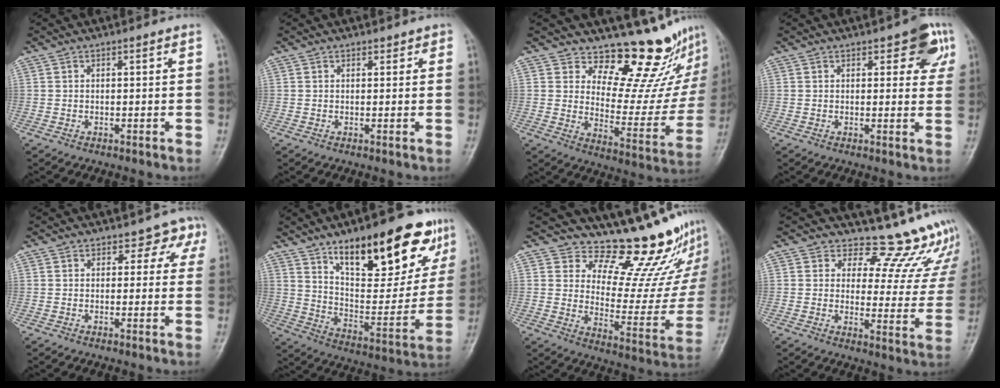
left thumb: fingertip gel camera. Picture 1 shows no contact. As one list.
[{"total": 1.4, "force": [0.9, 1.0, 0.2], "torque": [0.015, -0.004, 0.007]}, {"total": 16.9, "force": [14.6, 6.0, 6.1], "torque": [-0.023, -0.143, 0.191]}, {"total": 6.2, "force": [3.1, 3.0, 4.4], "torque": [-0.019, -0.009, 0.030]}, {"total": 4.0, "force": [2.7, 2.9, 0.7], "torque": [0.023, -0.015, 0.013]}, {"total": 25.5, "force": [15.1, 9.5, 18.3], "torque": [-0.216, -0.048, 0.239]}, {"total": 18.4, "force": [16.2, 6.0, 6.3], "torque": [-0.029, -0.151, 0.208]}, {"total": 14.1, "force": [13.1, 4.3, 2.7], "torque": [0.011, -0.135, 0.143]}]